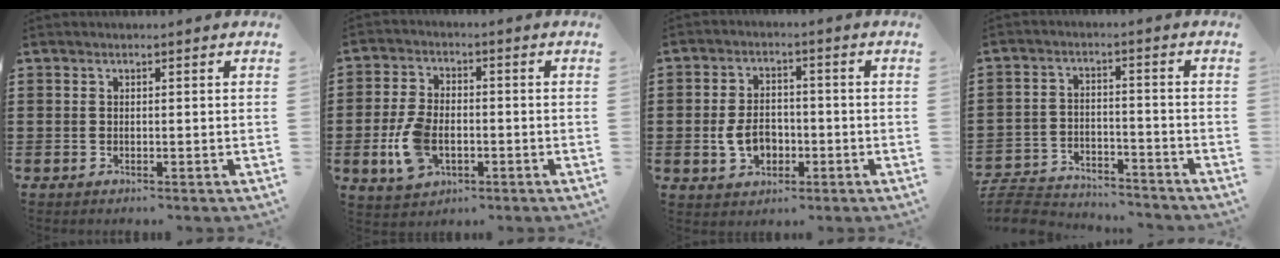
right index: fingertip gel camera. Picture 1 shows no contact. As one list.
[{"total": 7.1, "force": [-2.1, 4.2, 5.4], "torque": [-0.127, 0.003, -0.043]}, {"total": 5.8, "force": [-1.4, 4.0, 3.9], "torque": [-0.082, 0.002, -0.031]}, {"total": 6.0, "force": [-5.9, 0.8, 0.9], "torque": [-0.032, 0.004, -0.120]}]